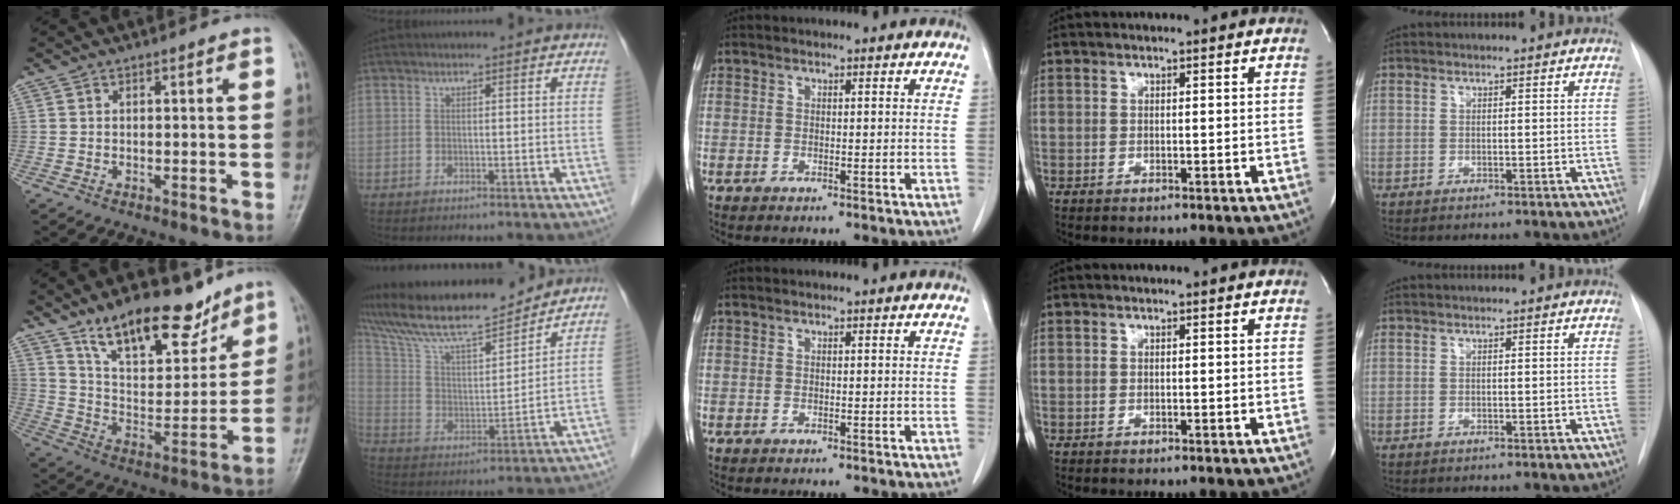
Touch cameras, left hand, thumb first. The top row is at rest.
{"thumb": {"total": 18.4, "force": [13.2, 7.6, 10.3], "torque": [-0.110, -0.082, 0.228]}, "index": {"total": 17.6, "force": [15.6, 2.0, 7.9], "torque": [-0.157, 0.015, 0.280]}}